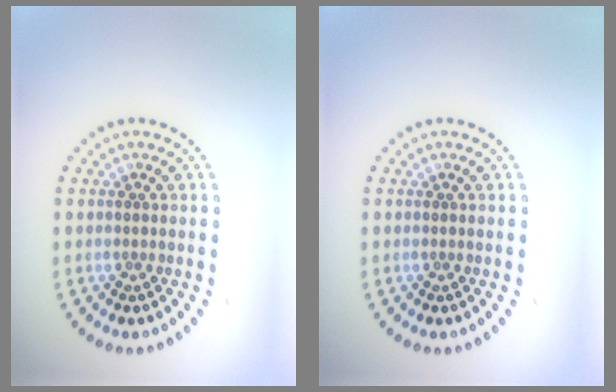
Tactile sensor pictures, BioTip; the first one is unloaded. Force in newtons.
{"total": 0.0}